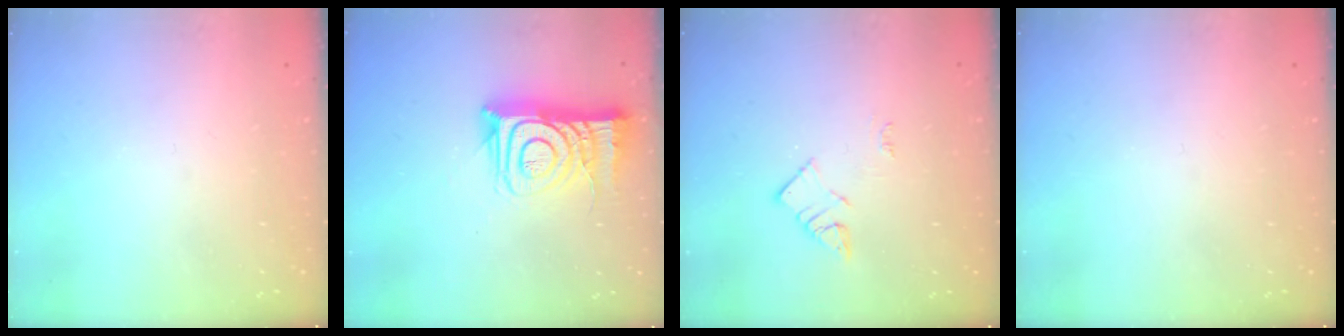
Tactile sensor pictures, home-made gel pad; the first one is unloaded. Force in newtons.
{"total": 13.6, "press": 13.6, "slide": 1.0}
{"total": 4.6, "press": 4.6, "slide": 0.3}
{"total": 0.0}